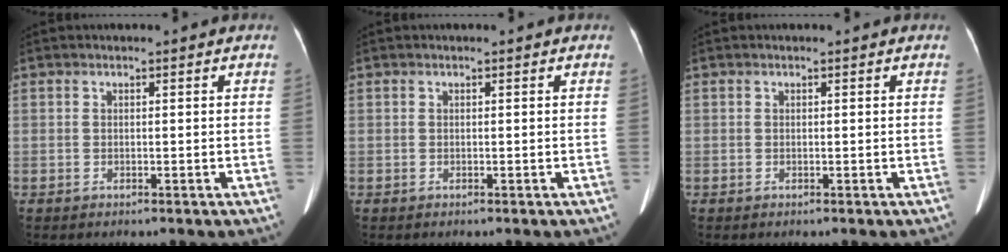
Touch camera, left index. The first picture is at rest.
{"total": 0.0}
{"total": 0.0}